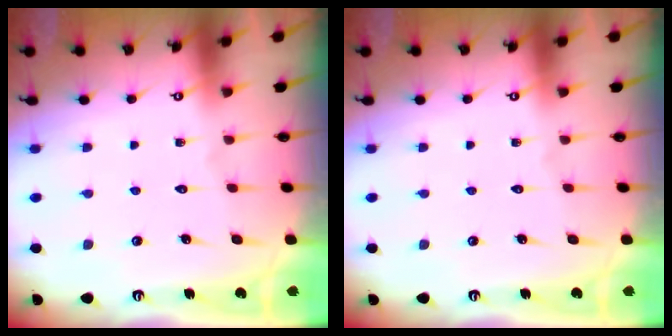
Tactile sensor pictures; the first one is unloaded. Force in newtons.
{"total": 0.0}